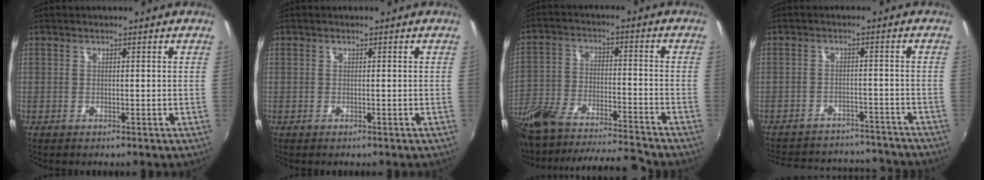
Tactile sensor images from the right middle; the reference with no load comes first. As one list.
[{"total": 0.0}, {"total": 19.9, "force": [-16.5, 4.3, 10.2], "torque": [-0.213, -0.046, -0.278]}, {"total": 20.8, "force": [-18.4, 7.1, 6.8], "torque": [-0.150, 0.029, -0.227]}]